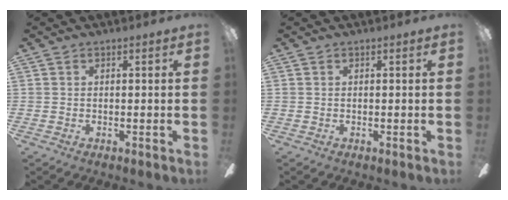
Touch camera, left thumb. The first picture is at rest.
{"total": 0.0}